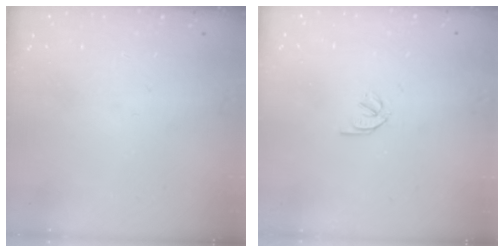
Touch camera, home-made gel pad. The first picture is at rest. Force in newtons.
{"total": 1.9, "press": 1.9, "slide": 0.3}